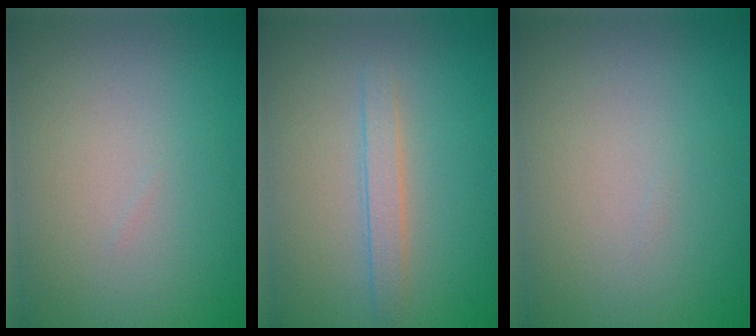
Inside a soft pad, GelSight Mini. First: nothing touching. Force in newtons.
{"total": 1.7, "press": 1.7, "slide": 0.1}
{"total": 0.0}